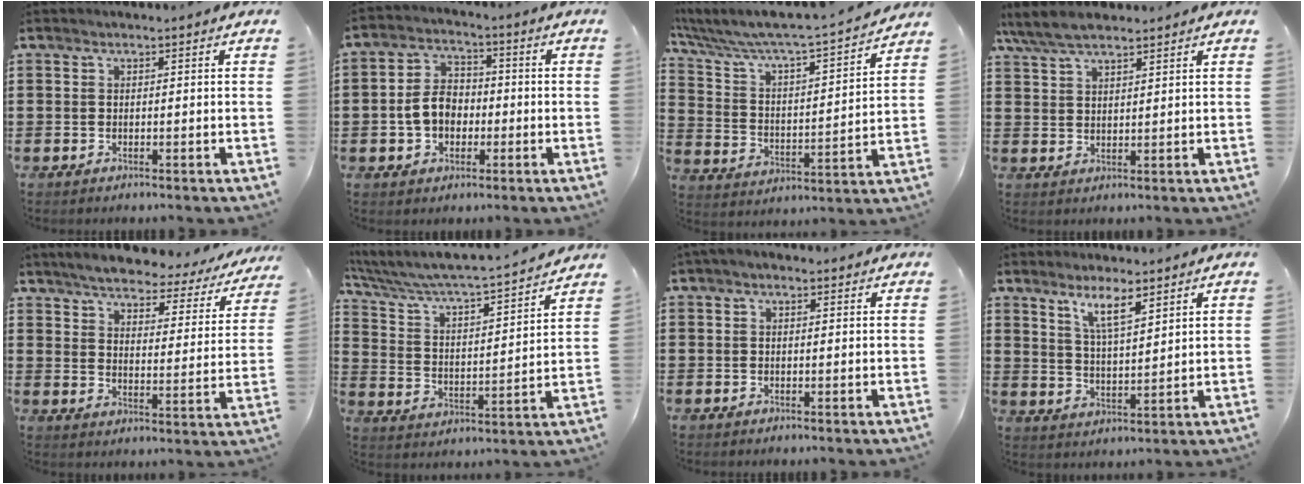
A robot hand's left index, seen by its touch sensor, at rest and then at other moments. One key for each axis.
{"total": 6.1, "fx": -1.2, "fy": 4.6, "fz": 3.9, "tx": -0.093, "ty": 0.007, "tz": -0.027}
{"total": 5.2, "fx": 4.9, "fy": 0.4, "fz": 1.8, "tx": -0.063, "ty": -0.048, "tz": 0.073}
{"total": 5.6, "fx": 4.6, "fy": 1.6, "fz": 2.9, "tx": -0.068, "ty": -0.004, "tz": 0.086}
{"total": 4.6, "fx": 4.3, "fy": 0.5, "fz": 1.5, "tx": -0.053, "ty": -0.031, "tz": 0.070}
{"total": 4.5, "fx": 4.3, "fy": 0.2, "fz": 1.4, "tx": -0.053, "ty": -0.042, "tz": 0.062}
{"total": 1.2, "fx": 0.4, "fy": 0.8, "fz": 0.8, "tx": -0.017, "ty": 0.007, "tz": 0.006}
{"total": 6.2, "fx": 4.5, "fy": 1.3, "fz": 4.1, "tx": -0.084, "ty": -0.008, "tz": 0.076}